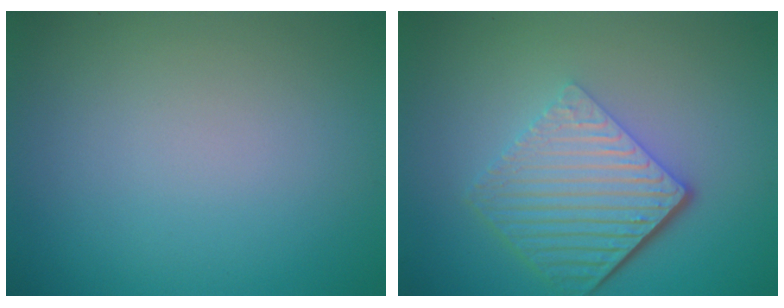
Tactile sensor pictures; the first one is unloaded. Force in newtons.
{"total": 6.5, "press": 4.3, "slide": 4.9}